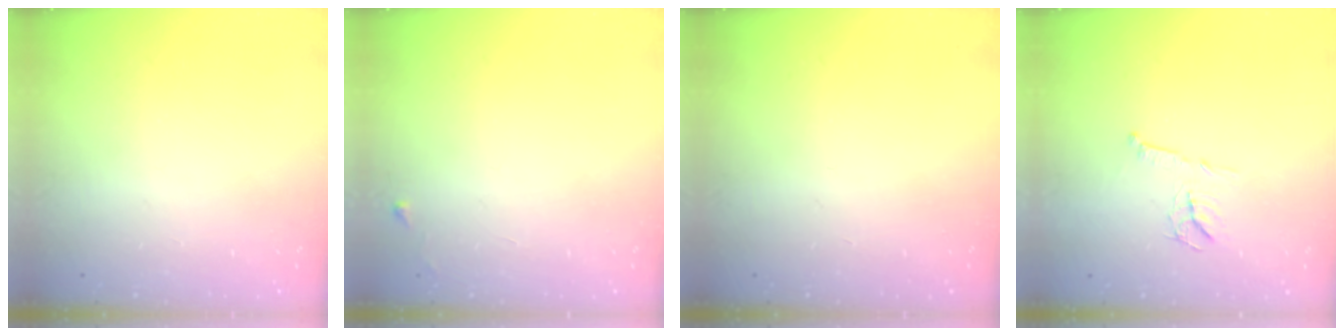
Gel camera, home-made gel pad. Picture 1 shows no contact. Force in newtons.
{"total": 3.5, "press": 3.4, "slide": 0.5}
{"total": 0.0}
{"total": 9.7, "press": 9.7, "slide": 0.3}